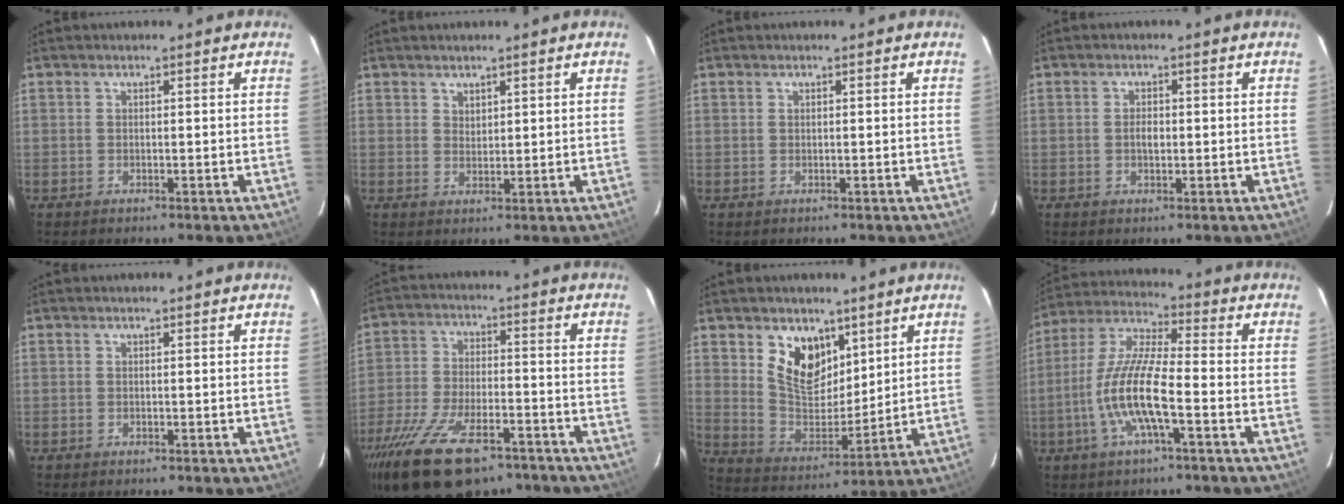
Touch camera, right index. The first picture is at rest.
{"total": 1.7, "force": [1.4, 1.0, 0.3], "torque": [-0.001, 0.002, 0.025]}
{"total": 0.0}
{"total": 1.8, "force": [-0.1, 1.1, 1.4], "torque": [-0.026, 0.004, -0.003]}
{"total": 0.0}
{"total": 20.9, "force": [-14.2, 8.8, 12.6], "torque": [-0.263, -0.039, -0.238]}
{"total": 11.5, "force": [6.4, 7.3, 6.2], "torque": [-0.111, -0.005, 0.129]}
{"total": 12.5, "force": [-4.0, 2.2, 11.6], "torque": [-0.243, -0.003, -0.082]}